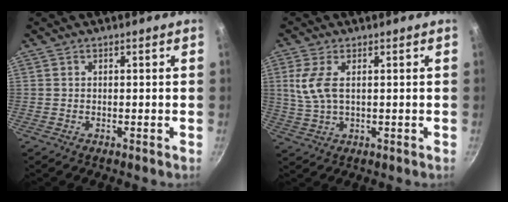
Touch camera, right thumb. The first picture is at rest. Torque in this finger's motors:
{"motor_torque": [-0.46, 0.64, 0.64, 0.00, 0.06]}